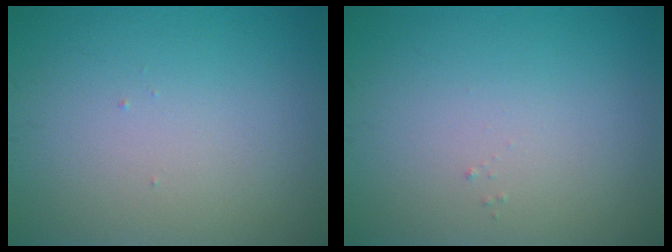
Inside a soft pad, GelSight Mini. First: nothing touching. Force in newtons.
{"total": 0.0}